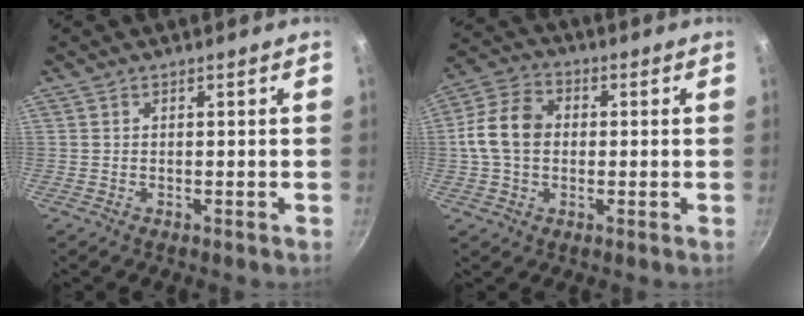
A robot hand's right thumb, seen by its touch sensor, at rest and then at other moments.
{"total": 10.3, "force": [0.2, 7.7, 6.8], "torque": [-0.113, 0.023, -0.011]}